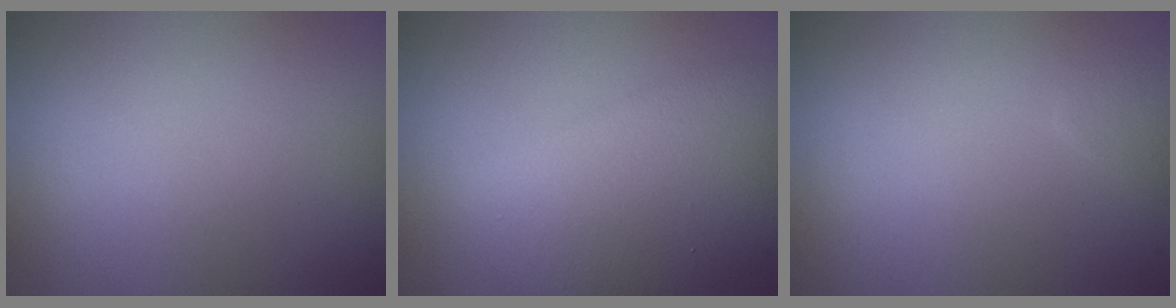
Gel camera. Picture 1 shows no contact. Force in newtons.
{"total": 6.1, "press": 6.1, "slide": 0.1}
{"total": 0.8, "press": 0.8, "slide": 0.0}